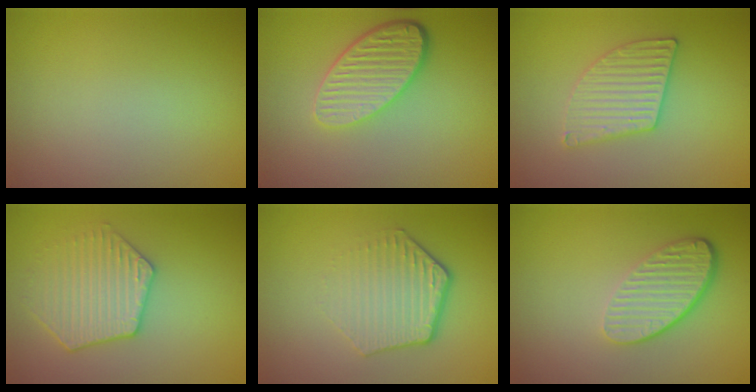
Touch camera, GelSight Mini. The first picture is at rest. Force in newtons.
{"total": 5.3, "press": 3.9, "slide": 3.6}
{"total": 3.0, "press": 3.0, "slide": 0.2}
{"total": 3.8, "press": 3.7, "slide": 0.6}
{"total": 4.1, "press": 3.2, "slide": 2.5}
{"total": 4.5, "press": 3.2, "slide": 3.1}